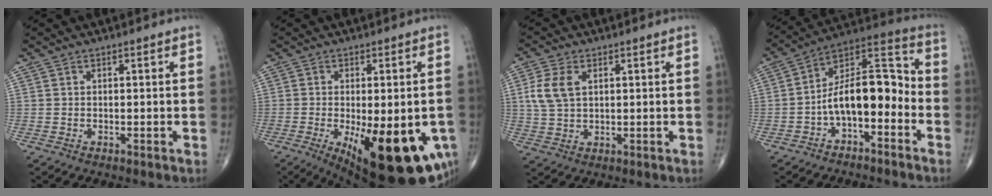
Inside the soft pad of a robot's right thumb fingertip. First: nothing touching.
{"total": 22.2, "force": [-7.7, 8.4, 19.1], "torque": [-0.211, -0.022, -0.088]}
{"total": 6.4, "force": [1.7, 3.9, 4.8], "torque": [-0.106, 0.003, 0.035]}
{"total": 13.8, "force": [-3.8, 6.9, 11.4], "torque": [-0.166, 0.074, -0.072]}